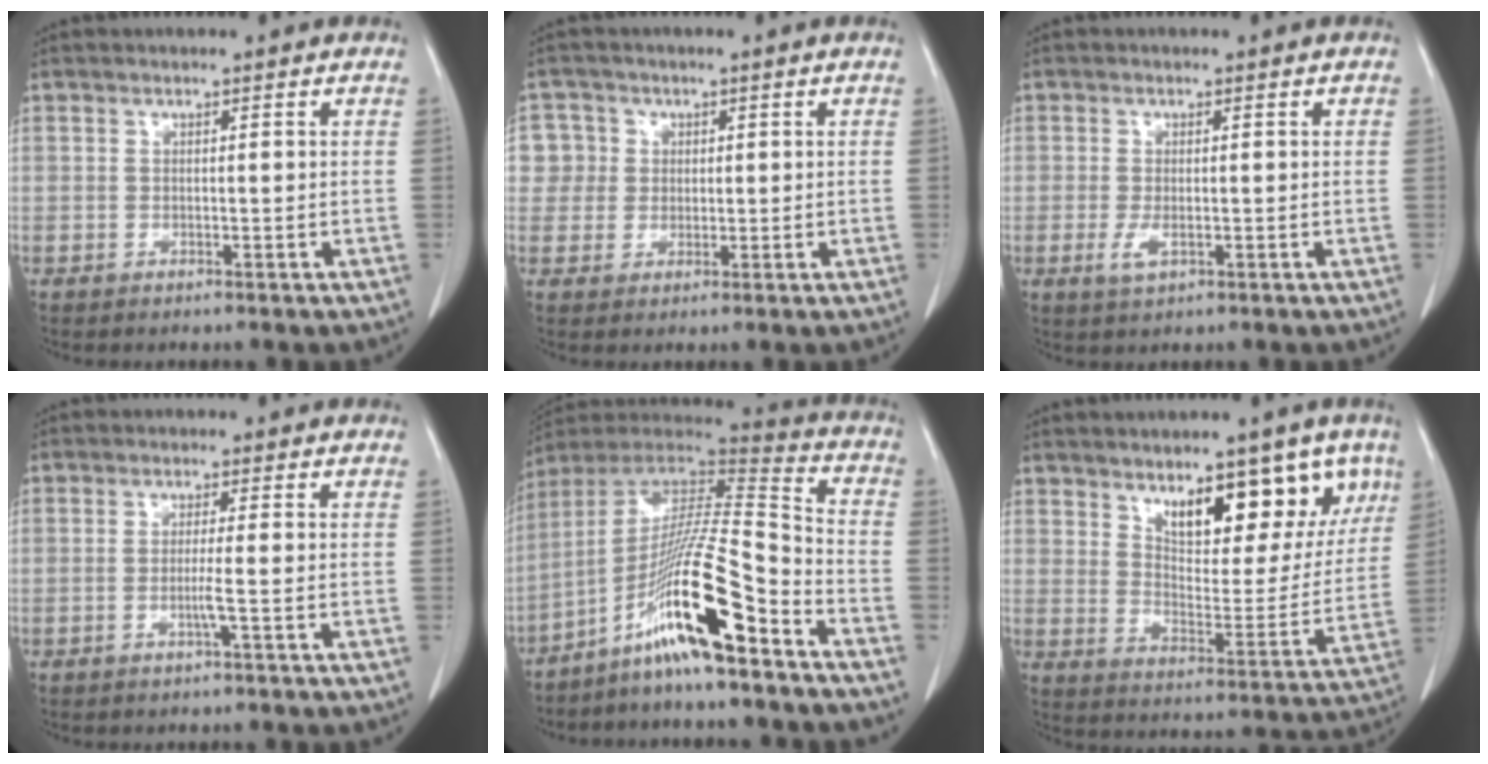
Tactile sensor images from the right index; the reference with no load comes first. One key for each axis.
{"total": 5.0, "fx": 1.0, "fy": 4.9, "fz": 0.1, "tx": 0.012, "ty": 0.015, "tz": 0.018}
{"total": 2.6, "fx": -0.8, "fy": 1.3, "fz": 2.0, "tx": -0.037, "ty": -0.003, "tz": -0.012}
{"total": 2.1, "fx": -0.7, "fy": -0.7, "fz": 1.8, "tx": -0.033, "ty": -0.002, "tz": -0.016}
{"total": 19.0, "fx": -11.1, "fy": 0.4, "fz": 15.5, "tx": -0.298, "ty": -0.013, "tz": -0.204}
{"total": 13.6, "fx": 8.3, "fy": 5.3, "fz": 9.4, "tx": -0.112, "ty": -0.008, "tz": 0.134}